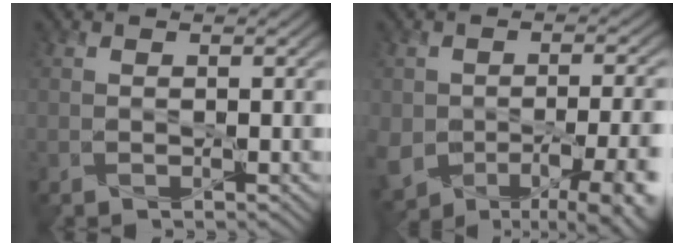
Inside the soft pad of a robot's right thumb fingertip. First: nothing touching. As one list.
[{"total": 15.0, "force": [-6.8, 8.6, 10.2], "torque": [-0.162, -0.040, -0.060]}]